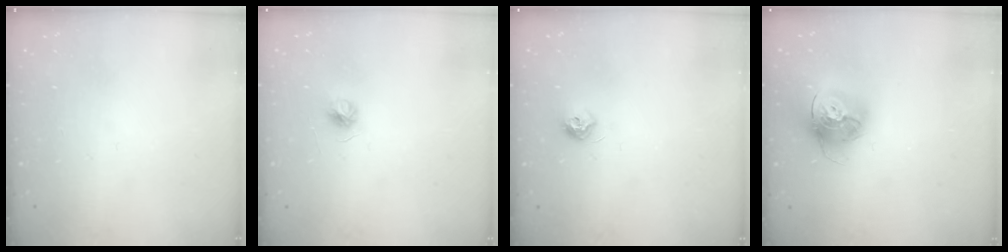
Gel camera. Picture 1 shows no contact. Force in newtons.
{"total": 4.5, "press": 4.5, "slide": 0.4}
{"total": 7.2, "press": 7.2, "slide": 0.5}
{"total": 15.9, "press": 15.8, "slide": 1.4}